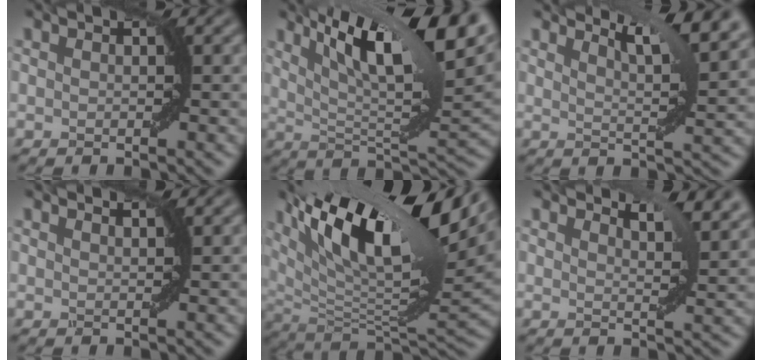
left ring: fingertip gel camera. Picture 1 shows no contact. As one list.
[{"total": 14.0, "force": [7.1, 3.8, 11.5], "torque": [-0.182, 0.013, 0.119]}, {"total": 6.6, "force": [4.9, 1.3, 4.3], "torque": [-0.054, 0.012, 0.065]}, {"total": 1.7, "force": [1.6, 0.3, 0.7], "torque": [0.002, -0.003, 0.012]}, {"total": 16.8, "force": [7.9, 5.8, 13.6], "torque": [-0.255, 0.027, 0.140]}, {"total": 4.4, "force": [3.6, 1.0, 2.4], "torque": [-0.036, 0.002, 0.052]}]